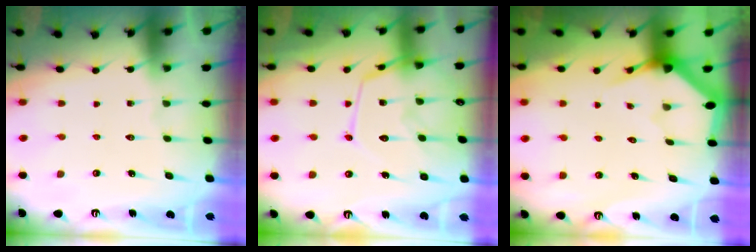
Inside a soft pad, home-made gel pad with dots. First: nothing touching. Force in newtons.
{"total": 13.6, "press": 13.6, "slide": 0.5}
{"total": 3.5, "press": 3.5, "slide": 0.1}